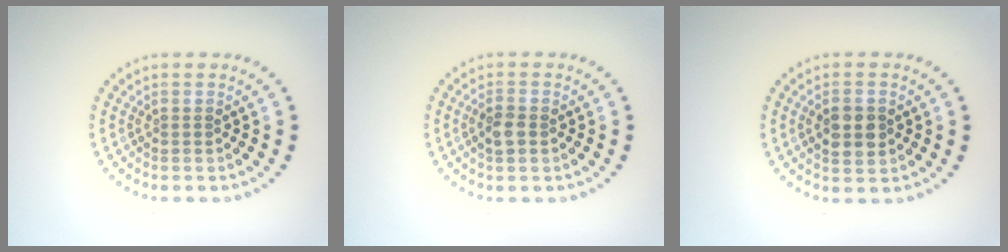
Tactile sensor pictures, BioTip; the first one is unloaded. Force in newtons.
{"total": 1.8, "press": 1.8, "slide": 0.3}
{"total": 3.1, "press": 3.1, "slide": 0.1}